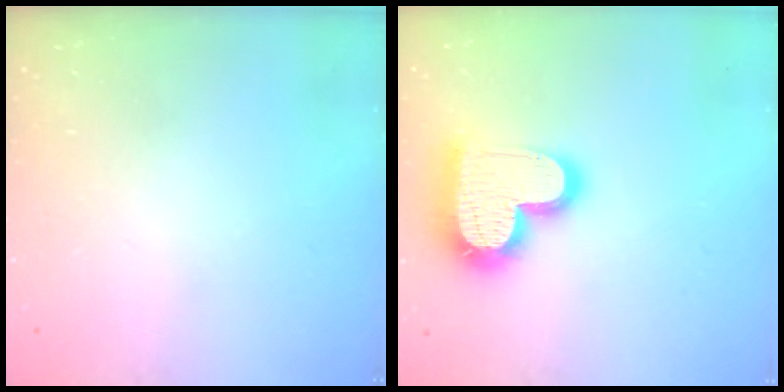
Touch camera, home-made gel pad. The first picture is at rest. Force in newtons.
{"total": 19.8, "press": 19.7, "slide": 1.3}